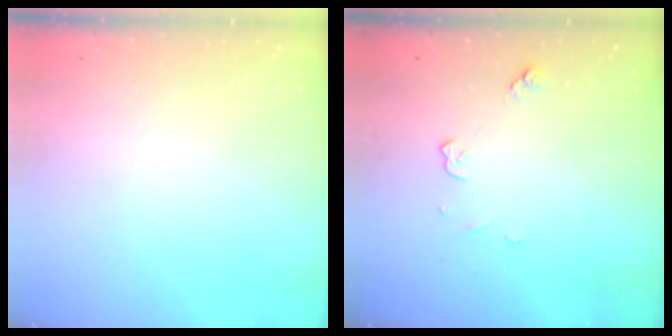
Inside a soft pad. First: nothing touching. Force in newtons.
{"total": 4.8, "press": 4.7, "slide": 0.7}